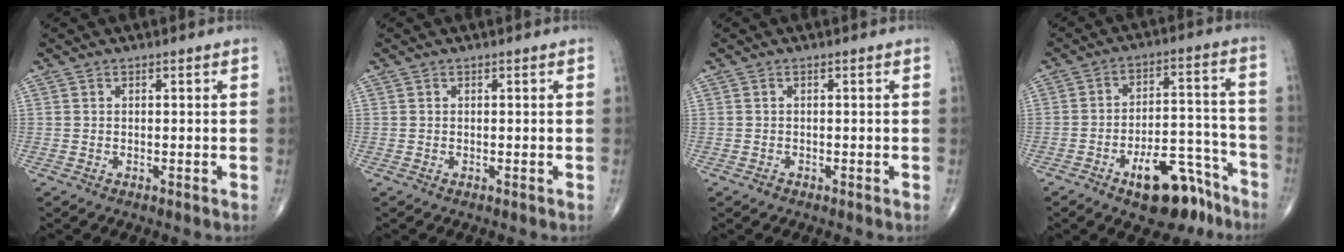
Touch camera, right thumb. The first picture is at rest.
{"total": 0.0}
{"total": 0.6, "force": [-0.5, 0.4, 0.0], "torque": [0.005, 0.001, -0.011]}
{"total": 13.8, "force": [-8.8, 6.0, 8.7], "torque": [-0.095, 0.080, -0.130]}